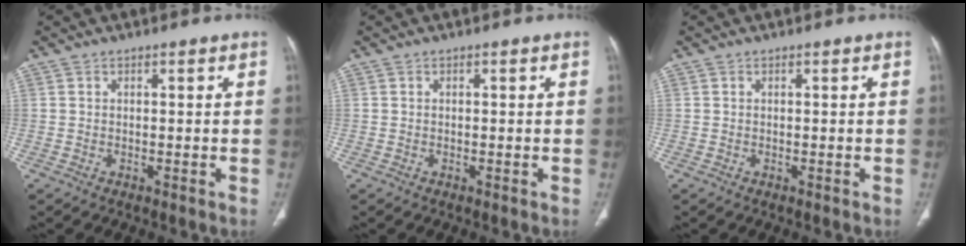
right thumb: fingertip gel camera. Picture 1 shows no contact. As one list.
[{"total": 0.0}, {"total": 0.0}]